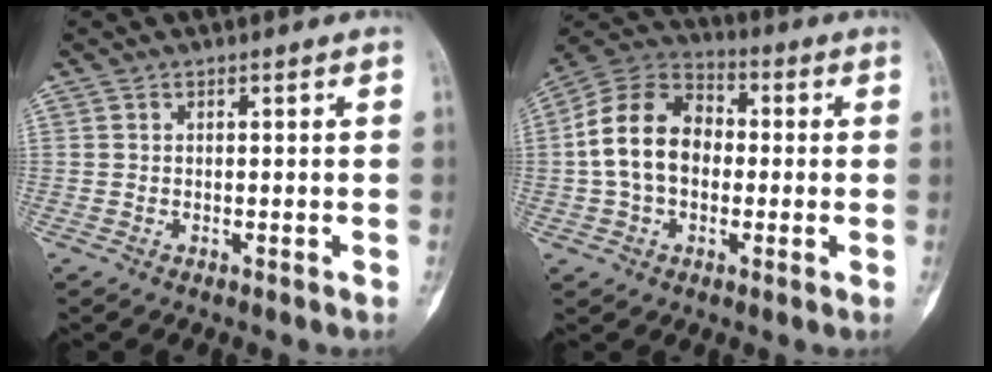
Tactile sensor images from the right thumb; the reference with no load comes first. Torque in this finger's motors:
{"motor_torque": [0.77, 0.85, 1.19, 0.00, 0.35]}